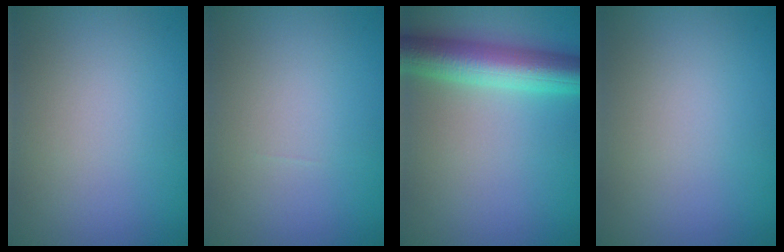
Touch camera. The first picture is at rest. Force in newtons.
{"total": 0.0}
{"total": 7.0, "press": 7.0, "slide": 0.1}
{"total": 0.0}